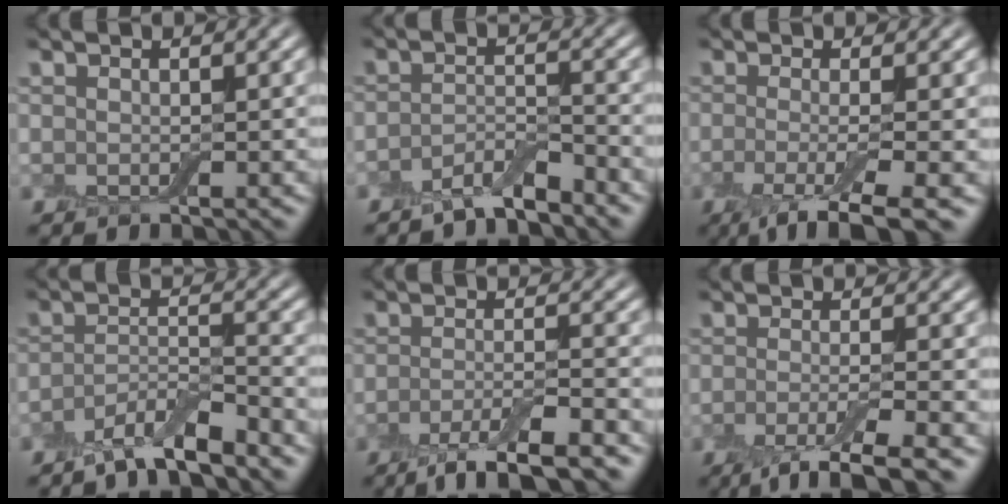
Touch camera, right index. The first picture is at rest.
{"total": 3.0, "force": [-2.6, 0.6, 1.4], "torque": [-0.024, 0.008, -0.052]}
{"total": 6.0, "force": [-2.4, 1.6, 5.3], "torque": [-0.081, -0.011, -0.052]}
{"total": 4.4, "force": [-3.5, 1.0, 2.5], "torque": [-0.046, -0.001, -0.072]}
{"total": 5.3, "force": [-3.5, 1.0, 3.7], "torque": [-0.062, -0.002, -0.065]}
{"total": 4.9, "force": [-2.7, 1.1, 3.9], "torque": [-0.060, -0.008, -0.055]}